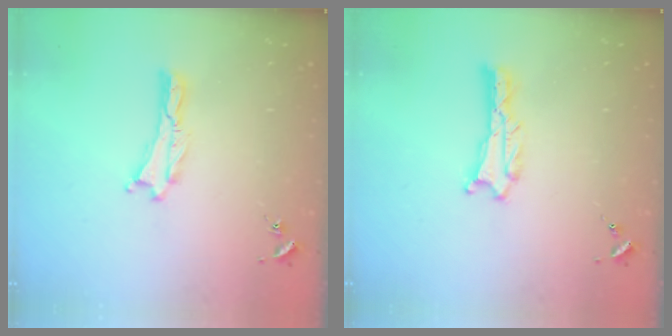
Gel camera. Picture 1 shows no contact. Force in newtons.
{"total": 0.6, "press": 0.6, "slide": 0.1}